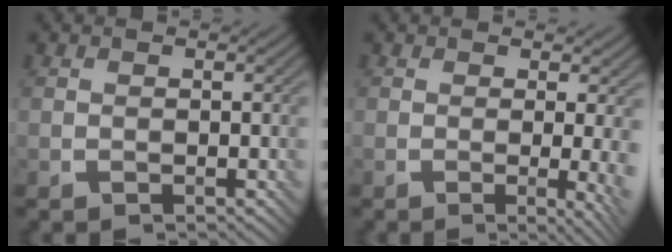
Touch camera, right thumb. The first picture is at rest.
{"total": 4.6, "force": [-0.4, 0.8, 4.5], "torque": [-0.068, -0.006, -0.008]}